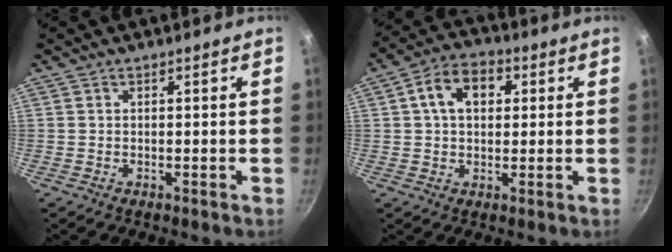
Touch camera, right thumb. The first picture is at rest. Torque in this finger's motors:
{"motor_torque": [0.44, 2.13, 0.97, -0.29, 0.04]}